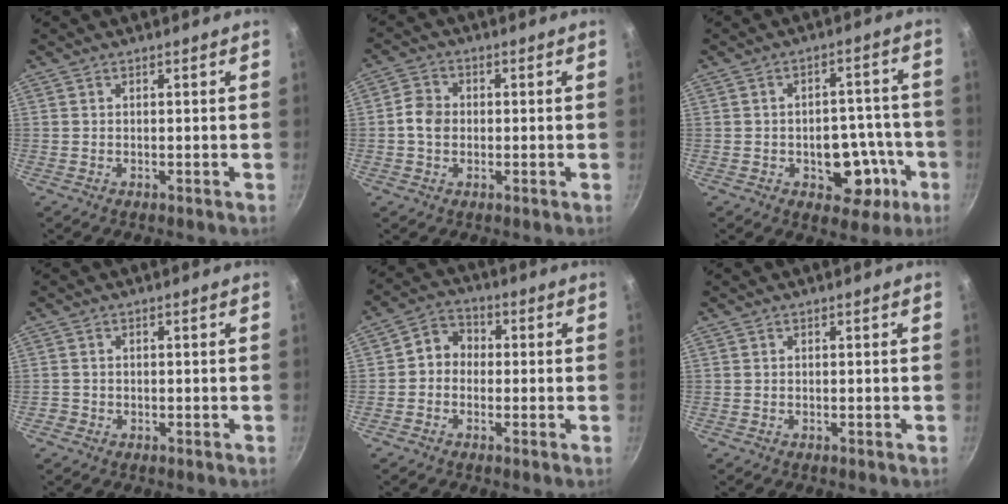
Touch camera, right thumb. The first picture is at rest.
{"total": 4.7, "force": [-0.3, 3.9, 2.6], "torque": [-0.040, 0.010, -0.015]}
{"total": 11.4, "force": [-3.8, 7.5, 7.7], "torque": [-0.056, 0.031, -0.042]}
{"total": 0.9, "force": [-0.3, 0.9, 0.2], "torque": [-0.002, 0.002, -0.006]}
{"total": 5.4, "force": [-0.4, 4.6, 2.7], "torque": [-0.016, 0.018, -0.026]}
{"total": 0.0}